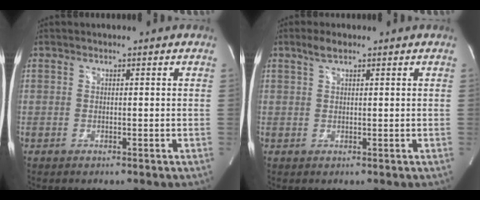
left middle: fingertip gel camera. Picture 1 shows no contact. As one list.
[{"total": 2.2, "force": [1.5, 0.7, 1.4], "torque": [-0.032, 0.009, 0.031]}]